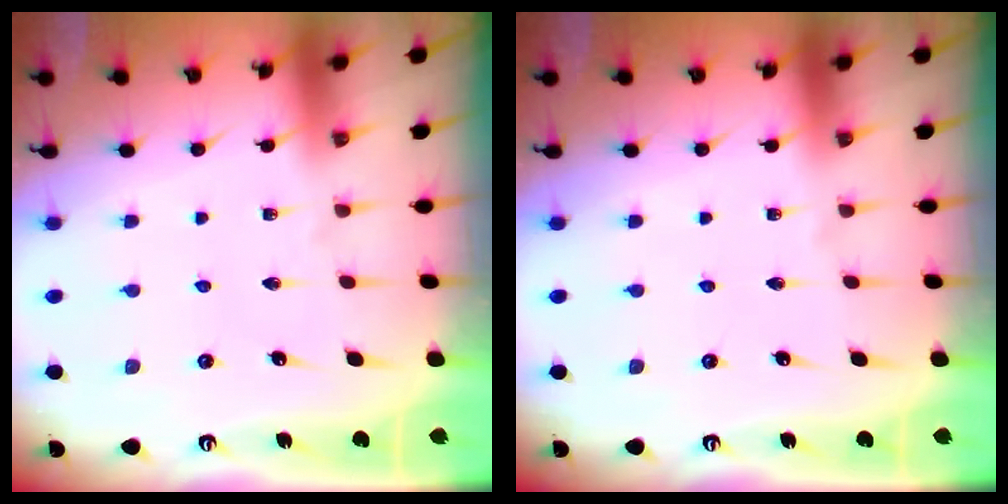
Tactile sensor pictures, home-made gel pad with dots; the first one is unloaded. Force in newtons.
{"total": 0.0}